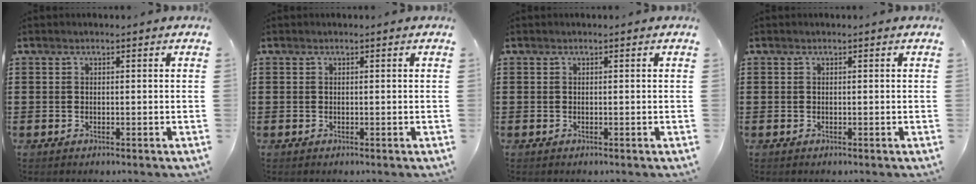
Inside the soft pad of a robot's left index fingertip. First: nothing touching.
{"total": 0.0}
{"total": 0.0}
{"total": 0.0}